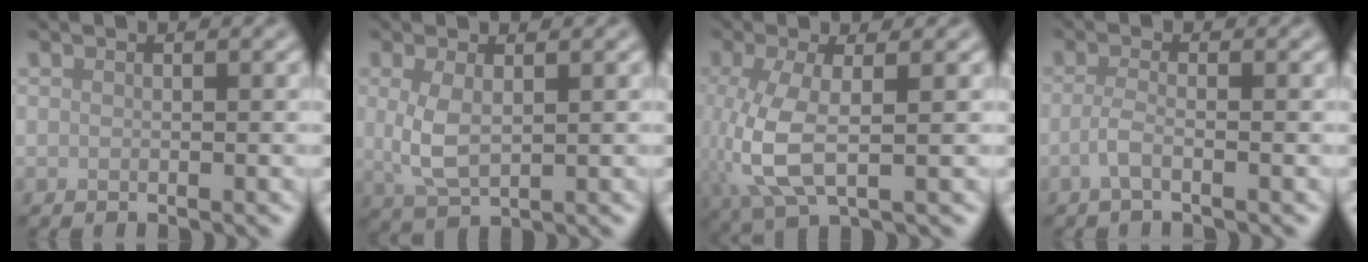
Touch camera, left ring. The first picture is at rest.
{"total": 3.3, "force": [0.5, 1.5, 2.8], "torque": [-0.066, -0.003, 0.014]}
{"total": 5.6, "force": [-0.6, 1.9, 5.2], "torque": [-0.125, -0.008, -0.010]}
{"total": 1.9, "force": [-0.7, 0.6, 1.7], "torque": [-0.031, -0.001, -0.022]}